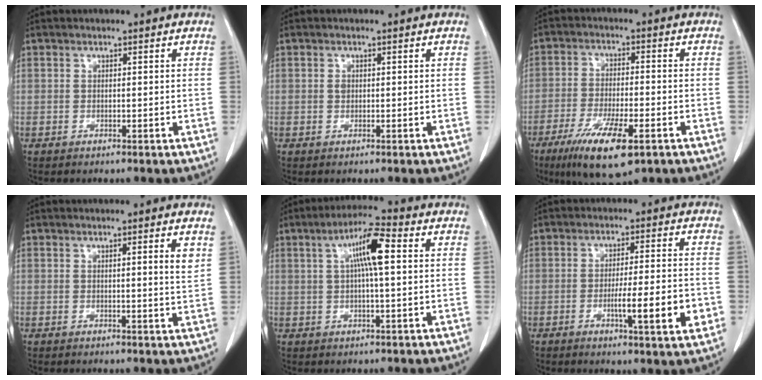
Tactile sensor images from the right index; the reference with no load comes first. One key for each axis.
{"total": 0.7, "fx": 0.1, "fy": 0.5, "fz": 0.4, "tx": -0.010, "ty": 0.001, "tz": 0.002}
{"total": 11.7, "fx": -6.5, "fy": 2.4, "fz": 9.4, "tx": -0.169, "ty": -0.026, "tz": -0.104}
{"total": 2.7, "fx": 1.2, "fy": -0.3, "fz": 2.4, "tx": -0.035, "ty": -0.006, "tz": 0.015}
{"total": 7.8, "fx": 1.8, "fy": 0.8, "fz": 7.5, "tx": -0.136, "ty": 0.015, "tz": 0.026}
{"total": 9.6, "fx": -2.8, "fy": 0.5, "fz": 9.2, "tx": -0.136, "ty": -0.009, "tz": -0.043}